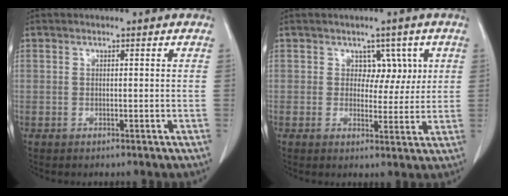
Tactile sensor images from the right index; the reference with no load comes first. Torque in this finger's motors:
{"motor_torque": [-0.12, 0.18, -0.03, -0.01]}